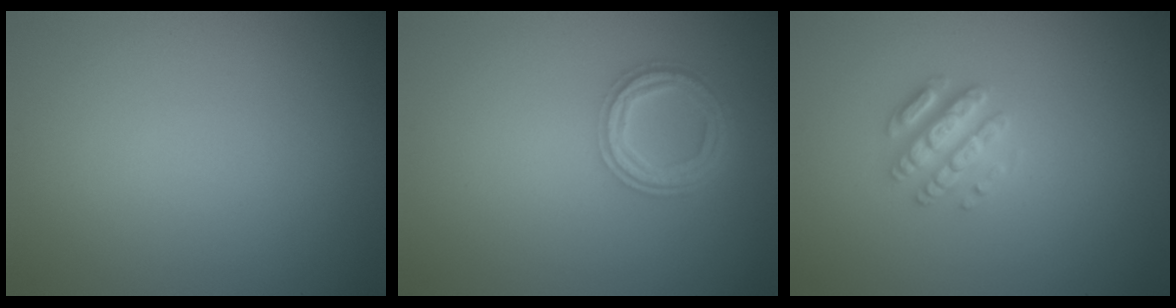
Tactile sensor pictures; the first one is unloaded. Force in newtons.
{"total": 4.2, "press": 3.3, "slide": 2.6}
{"total": 2.9, "press": 2.8, "slide": 0.6}